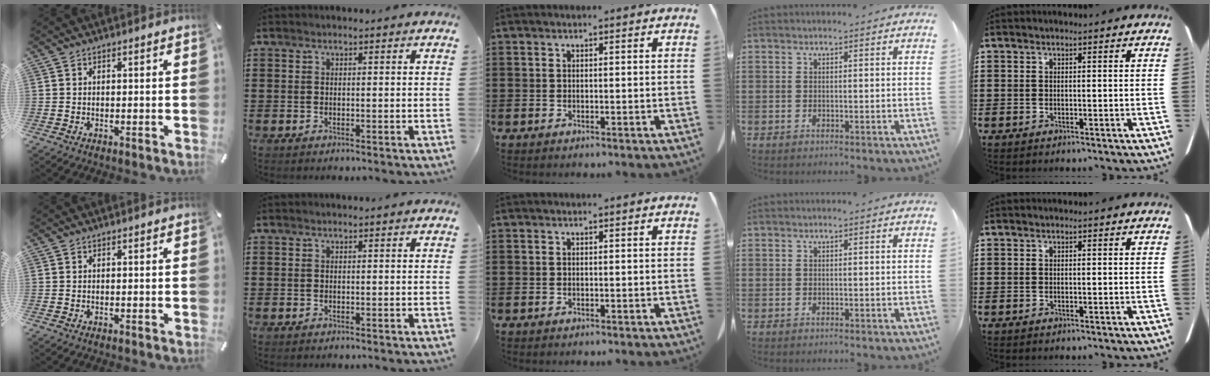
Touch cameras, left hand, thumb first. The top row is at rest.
{}